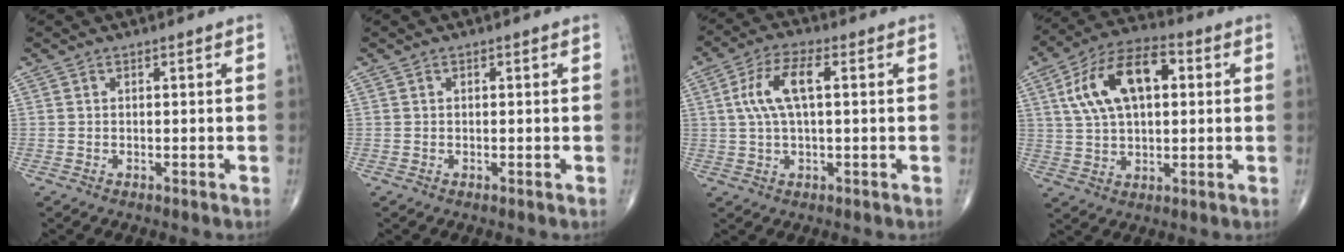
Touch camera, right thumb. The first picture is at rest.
{"total": 0.0}
{"total": 8.4, "force": [1.6, 3.1, 7.6], "torque": [-0.167, 0.022, 0.029]}
{"total": 15.3, "force": [3.9, 8.1, 12.4], "torque": [-0.222, 0.022, 0.066]}